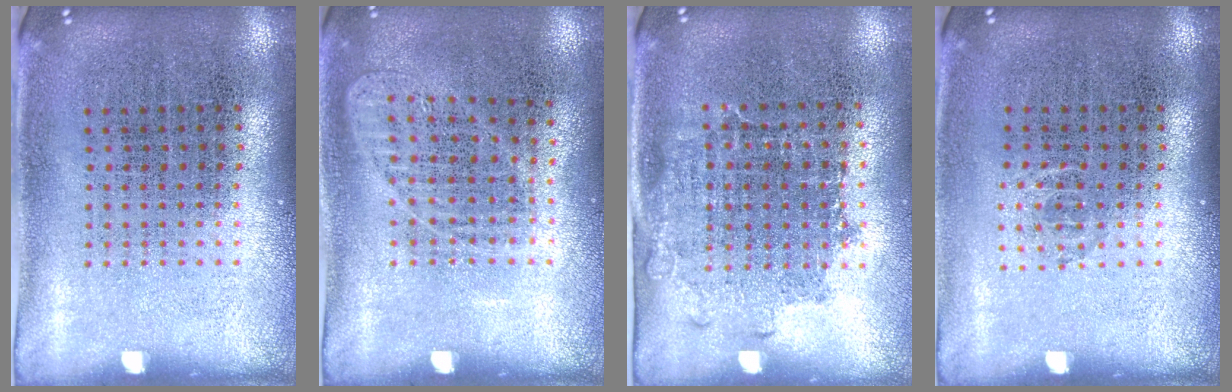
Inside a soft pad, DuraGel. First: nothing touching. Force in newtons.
{"total": 1.0, "press": 1.0, "slide": 0.3}
{"total": 1.3, "press": 1.1, "slide": 0.8}
{"total": 0.5, "press": 0.4, "slide": 0.4}